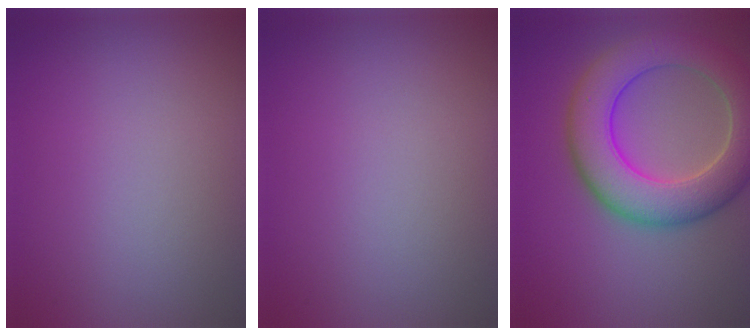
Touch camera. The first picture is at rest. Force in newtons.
{"total": 0.0}
{"total": 8.5, "press": 8.5, "slide": 0.4}